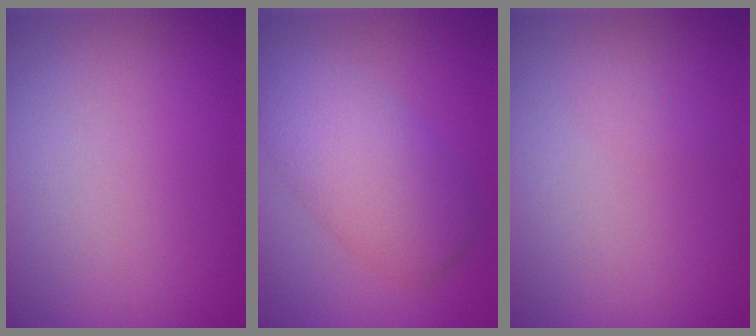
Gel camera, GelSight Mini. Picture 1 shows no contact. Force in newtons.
{"total": 5.3, "press": 5.3, "slide": 0.2}
{"total": 0.6, "press": 0.5, "slide": 0.1}